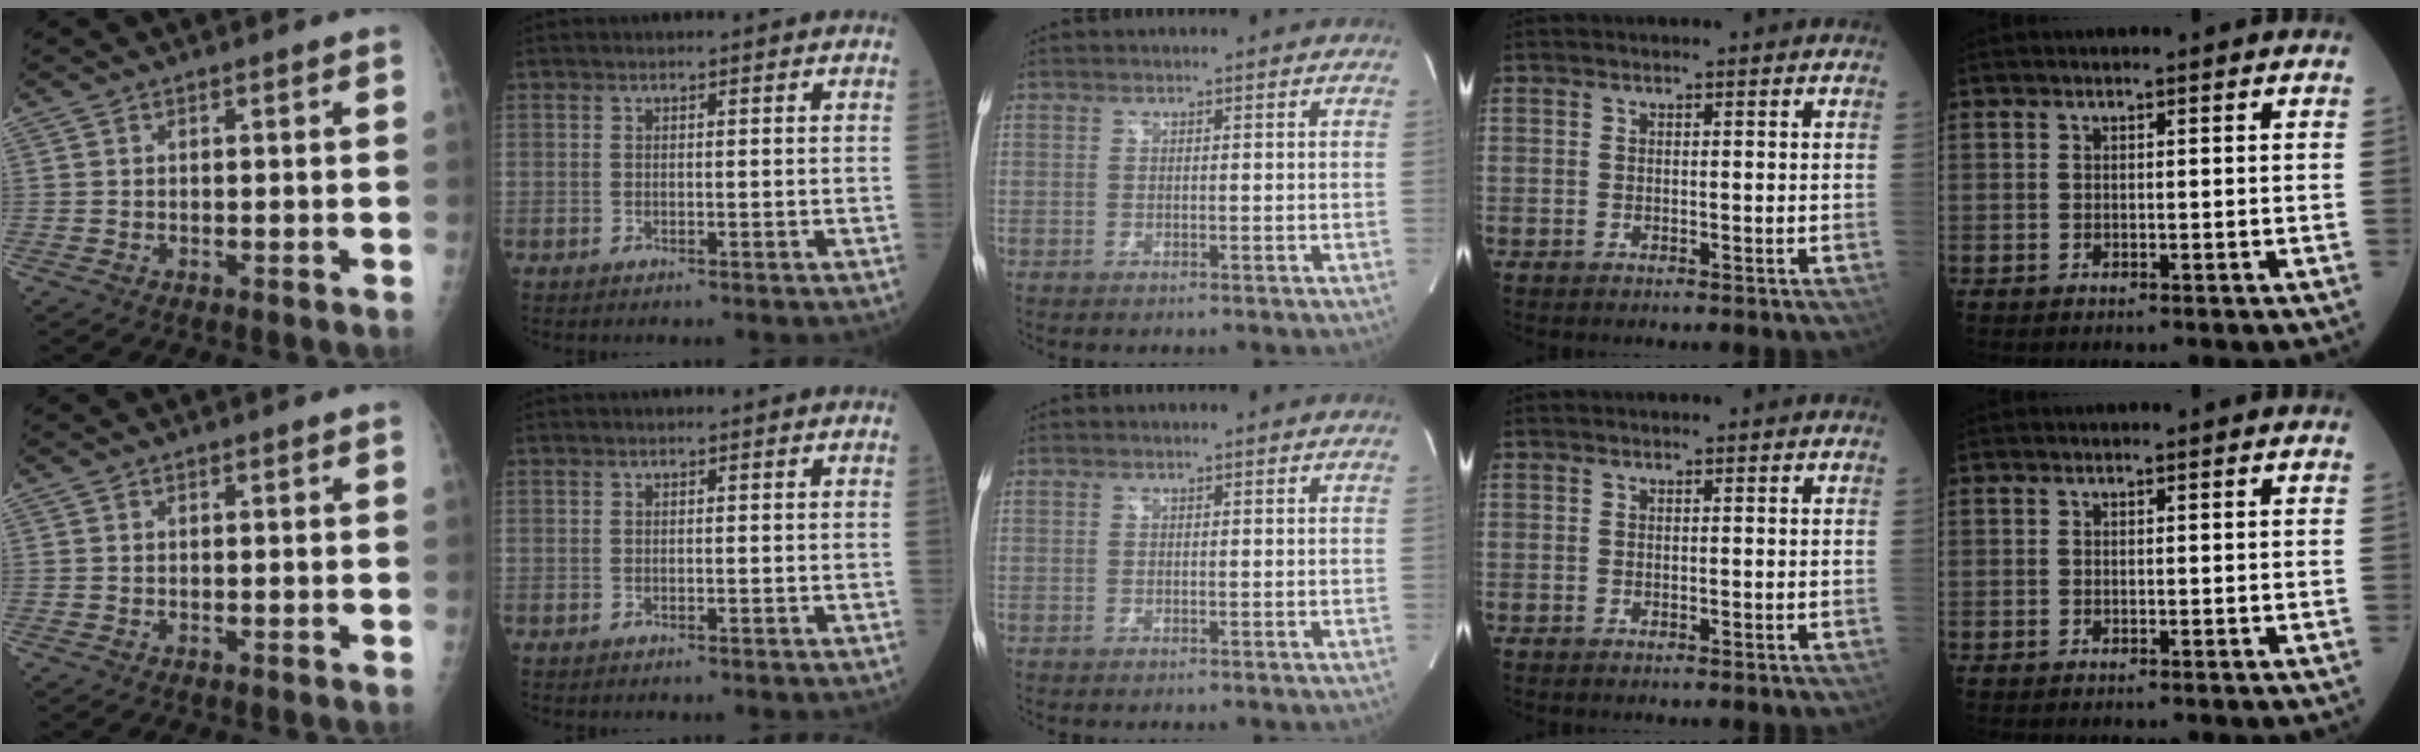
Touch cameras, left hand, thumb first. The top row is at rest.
{}